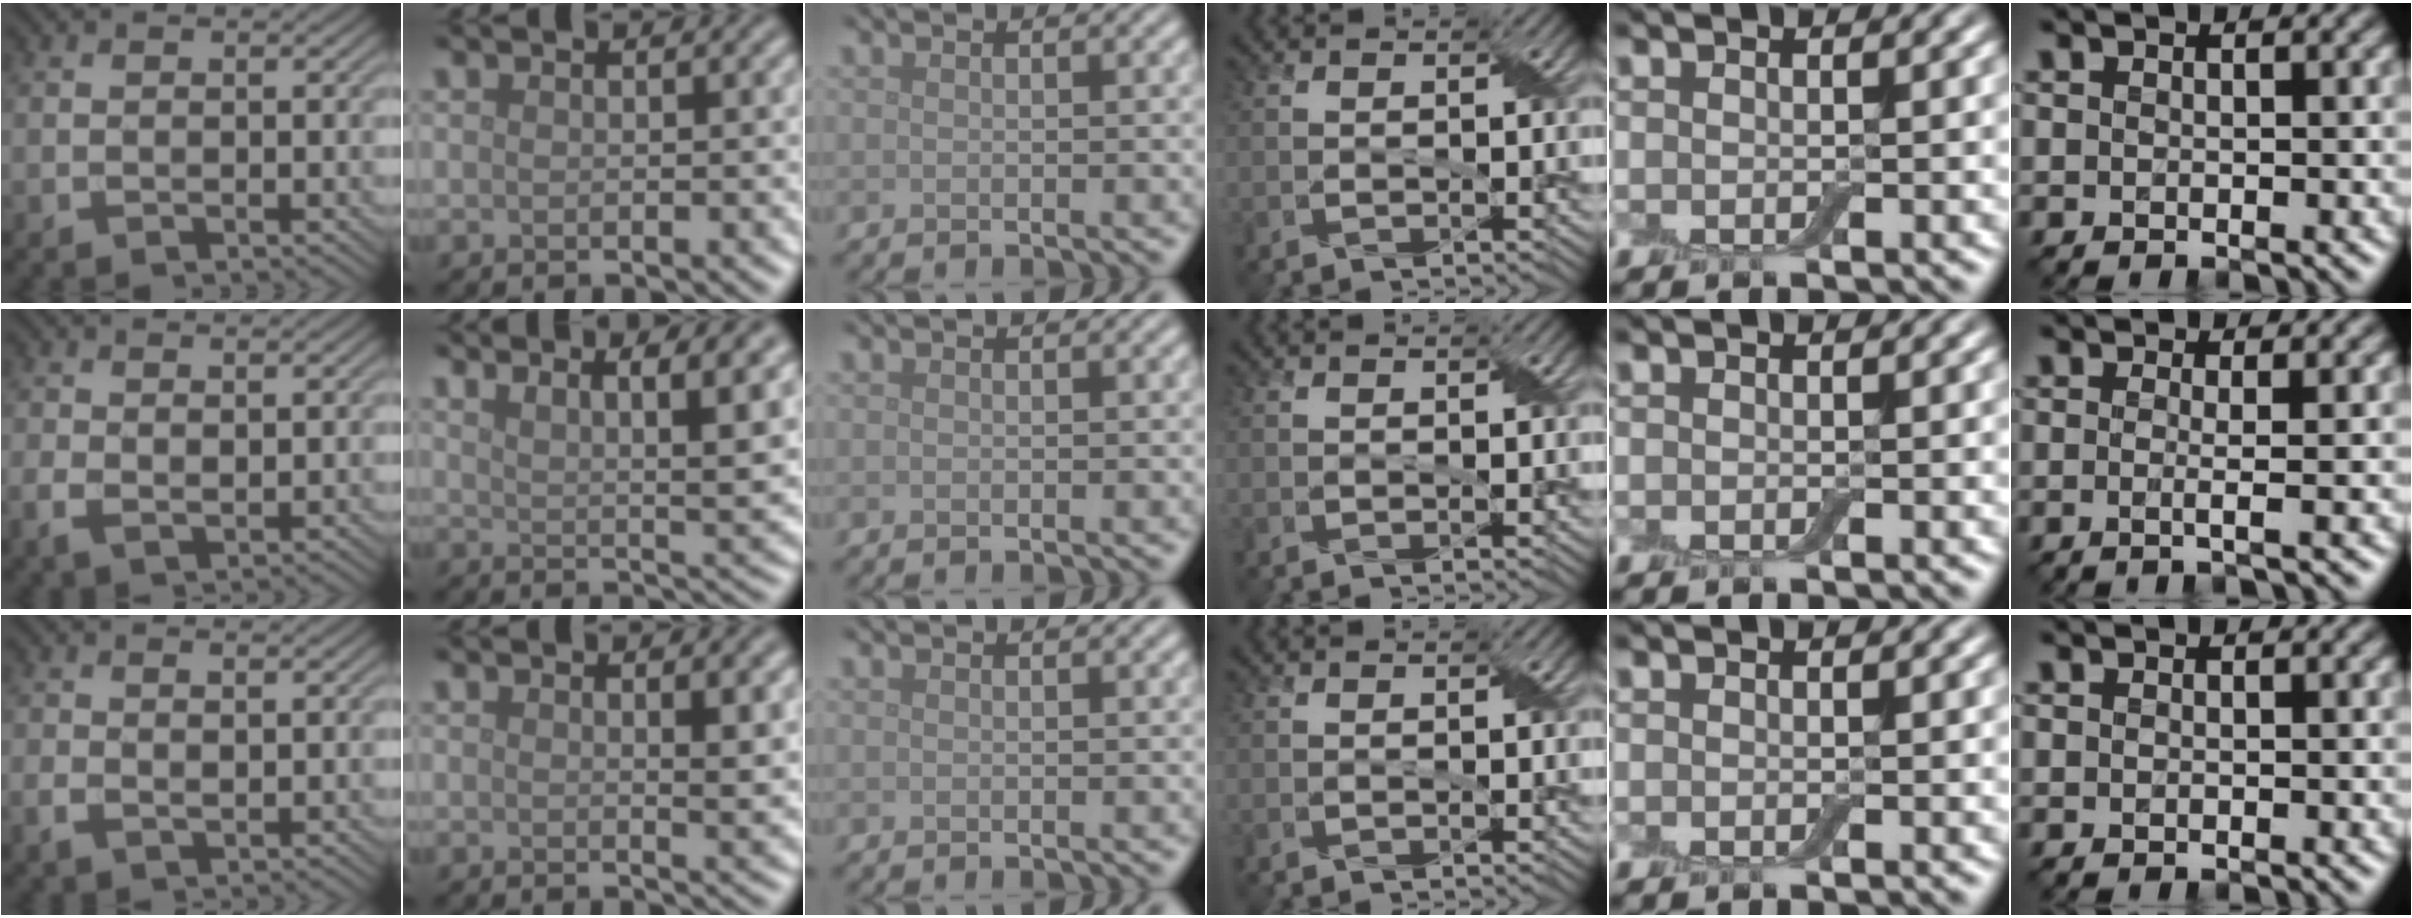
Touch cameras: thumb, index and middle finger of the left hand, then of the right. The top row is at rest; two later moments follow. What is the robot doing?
{"motion": "peel", "object": "bubble wrap"}